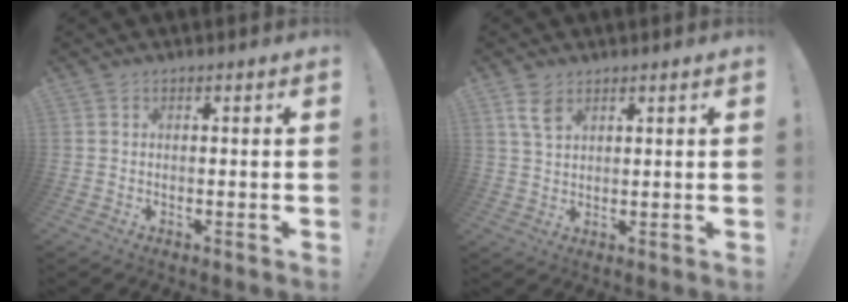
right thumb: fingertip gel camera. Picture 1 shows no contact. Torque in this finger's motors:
{"motor_torque": [0.02, 0.04, 0.29, 0.02, -0.07]}